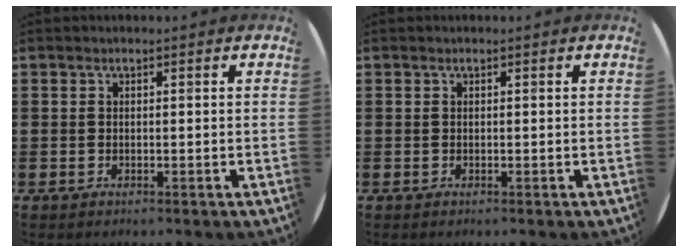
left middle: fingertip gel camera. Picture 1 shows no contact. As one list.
[{"total": 0.0}]